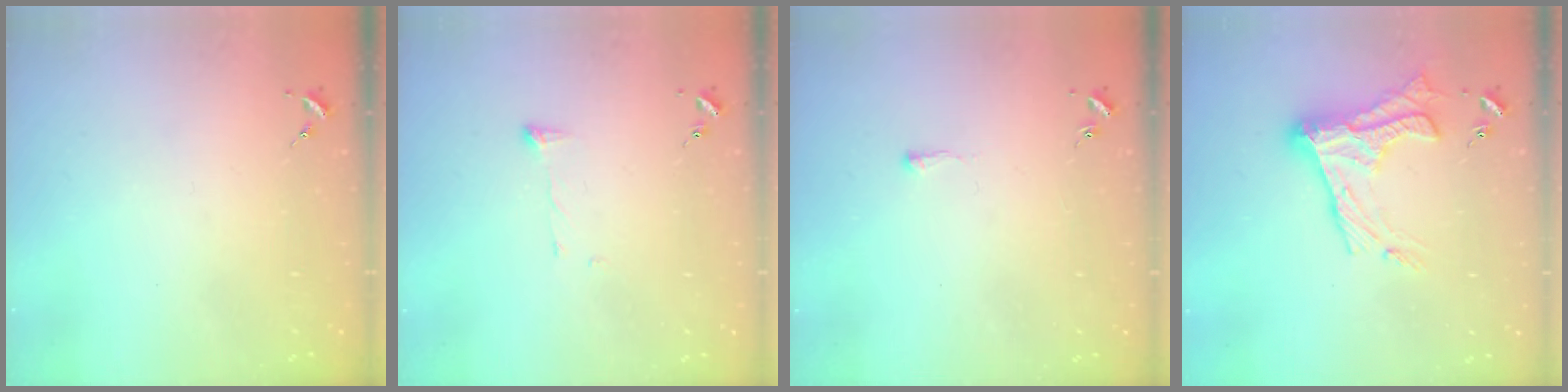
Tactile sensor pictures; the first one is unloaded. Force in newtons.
{"total": 3.6, "press": 3.6, "slide": 0.6}
{"total": 1.9, "press": 1.8, "slide": 0.3}
{"total": 17.8, "press": 17.8, "slide": 1.0}